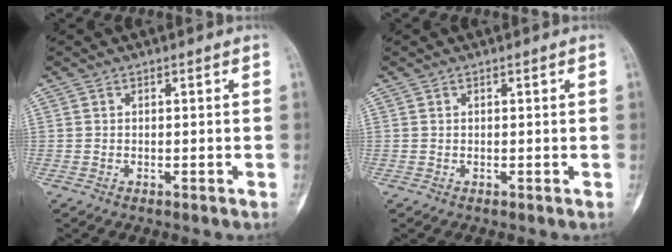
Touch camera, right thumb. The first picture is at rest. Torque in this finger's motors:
{"motor_torque": [0.16, 0.16, 0.07, -0.04, 0.00]}